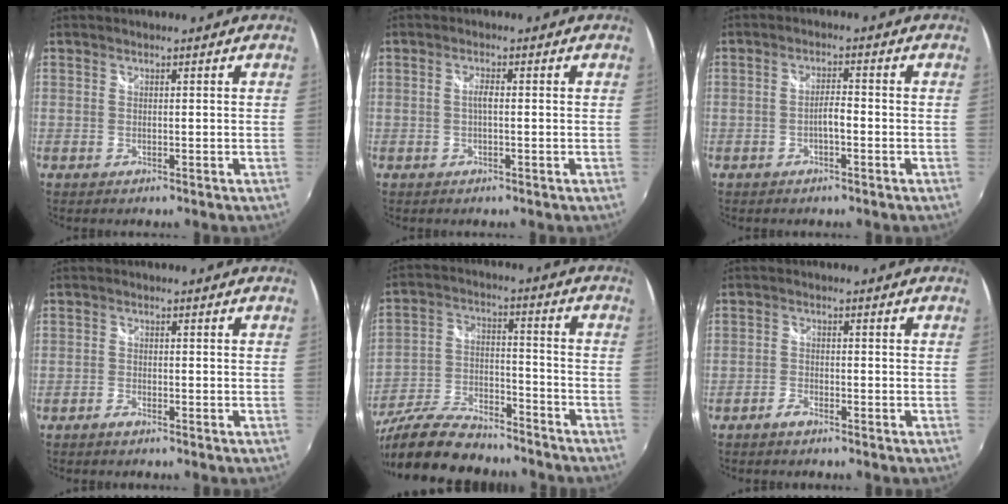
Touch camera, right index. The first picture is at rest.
{"total": 1.5, "force": [-0.2, 0.4, 1.4], "torque": [-0.028, 0.004, -0.006]}
{"total": 2.3, "force": [-1.2, 0.5, 1.9], "torque": [-0.035, 0.005, -0.021]}
{"total": 1.4, "force": [-1.3, 0.5, 0.4], "torque": [-0.016, -0.001, -0.028]}
{"total": 20.4, "force": [-16.3, 6.7, 10.2], "torque": [-0.214, -0.021, -0.273]}
{"total": 2.0, "force": [-1.8, 0.7, 0.7], "torque": [-0.026, 0.001, -0.038]}